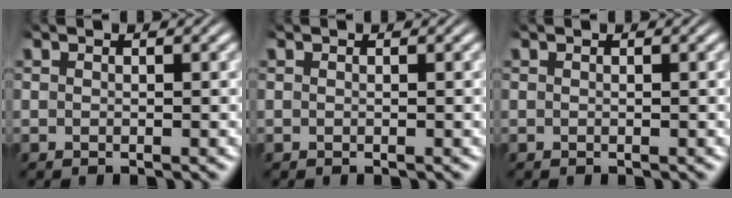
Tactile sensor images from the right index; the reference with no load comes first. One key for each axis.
{"total": 0.0}
{"total": 0.0}